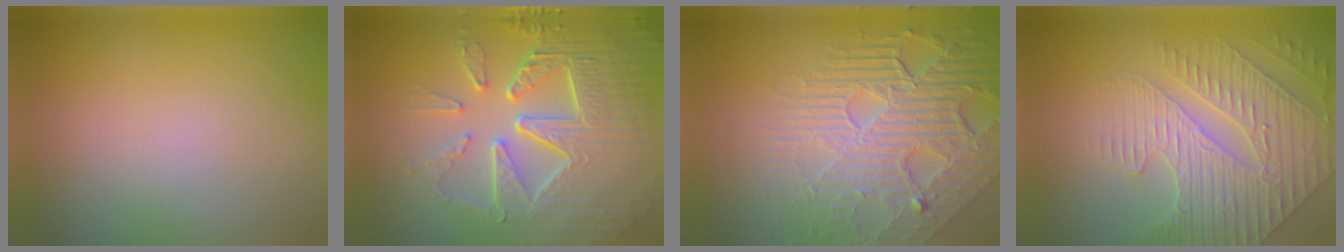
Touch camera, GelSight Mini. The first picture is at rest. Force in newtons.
{"total": 9.7, "press": 6.5, "slide": 7.2}
{"total": 8.6, "press": 5.8, "slide": 6.4}
{"total": 4.5, "press": 4.5, "slide": 0.4}